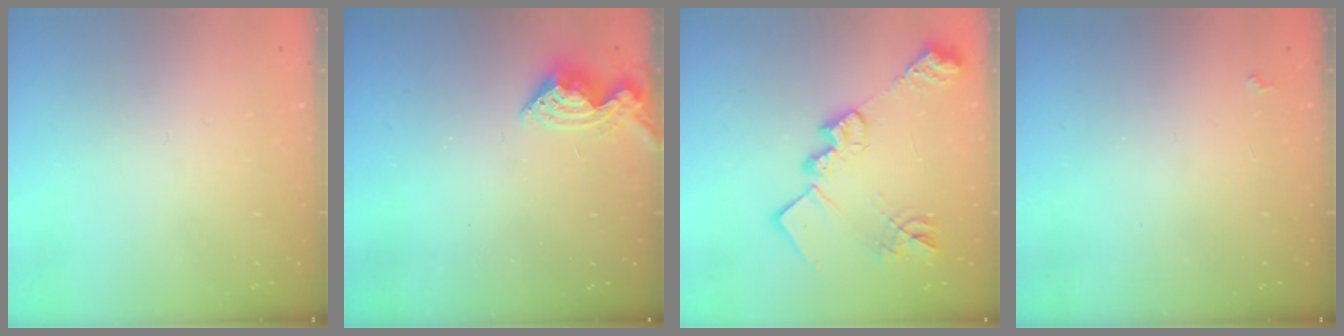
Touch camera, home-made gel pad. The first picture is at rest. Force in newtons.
{"total": 10.0, "press": 10.0, "slide": 1.0}
{"total": 20.8, "press": 20.8, "slide": 1.4}
{"total": 1.9, "press": 1.9, "slide": 0.3}